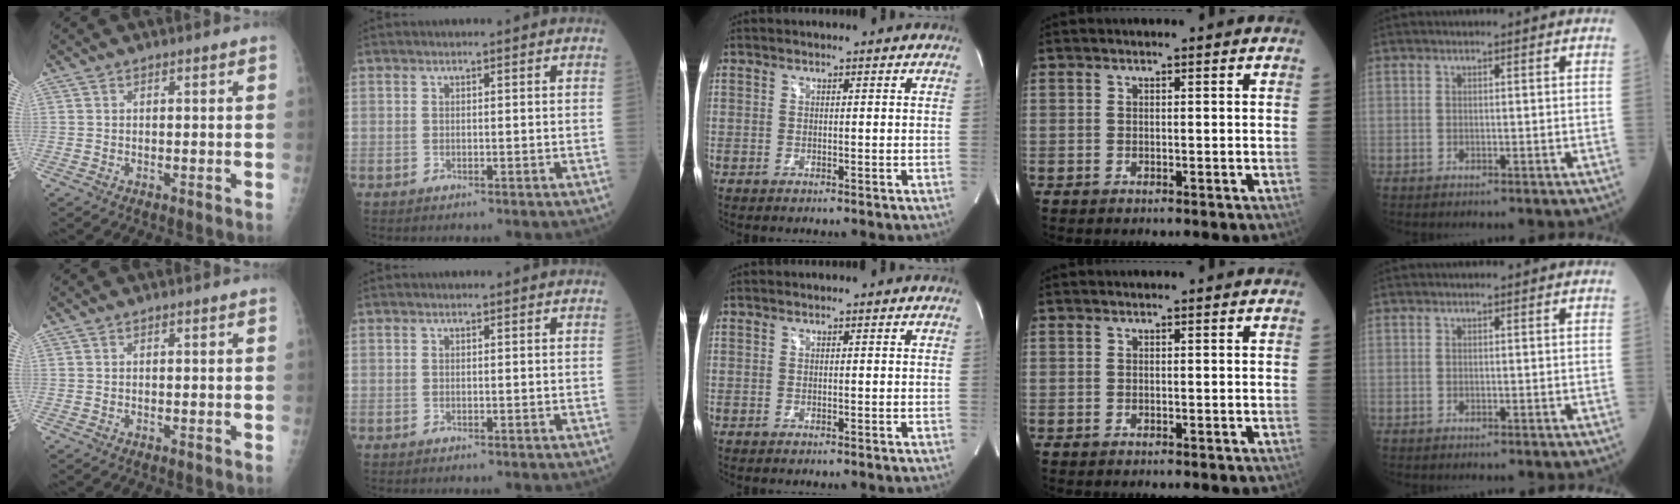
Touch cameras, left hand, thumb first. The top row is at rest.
{}